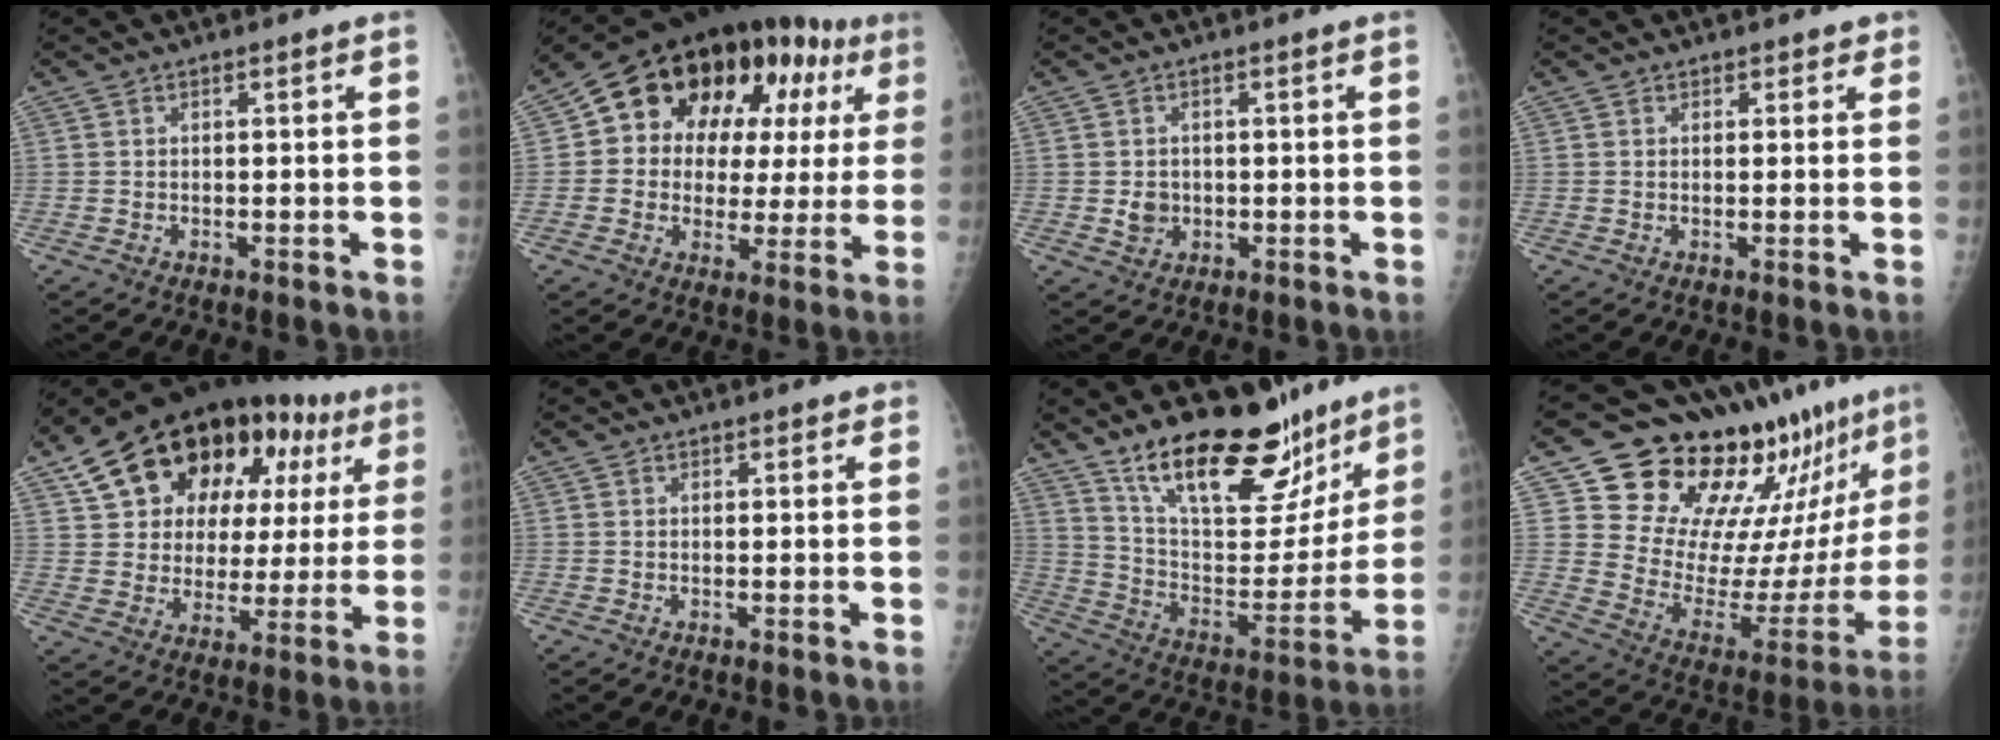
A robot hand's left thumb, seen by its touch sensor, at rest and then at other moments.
{"total": 21.1, "force": [7.0, 14.2, 13.9], "torque": [-0.146, 0.032, 0.098]}
{"total": 2.9, "force": [-0.2, 2.6, 1.3], "torque": [-0.009, 0.001, 0.002]}
{"total": 1.4, "force": [1.0, 1.0, 0.0], "torque": [0.022, -0.004, 0.005]}
{"total": 25.1, "force": [11.8, 15.6, 15.8], "torque": [-0.197, 0.019, 0.185]}
{"total": 0.7, "force": [0.5, 0.5, 0.0], "torque": [0.005, -0.003, 0.004]}
{"total": 26.2, "force": [18.2, 11.0, 15.3], "torque": [-0.188, -0.083, 0.296]}
{"total": 25.4, "force": [19.9, 10.1, 12.2], "torque": [-0.132, -0.119, 0.291]}